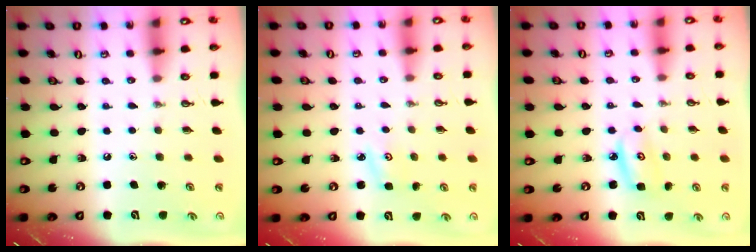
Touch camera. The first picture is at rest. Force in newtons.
{"total": 3.0, "press": 3.0, "slide": 0.4}
{"total": 4.2, "press": 4.2, "slide": 0.3}